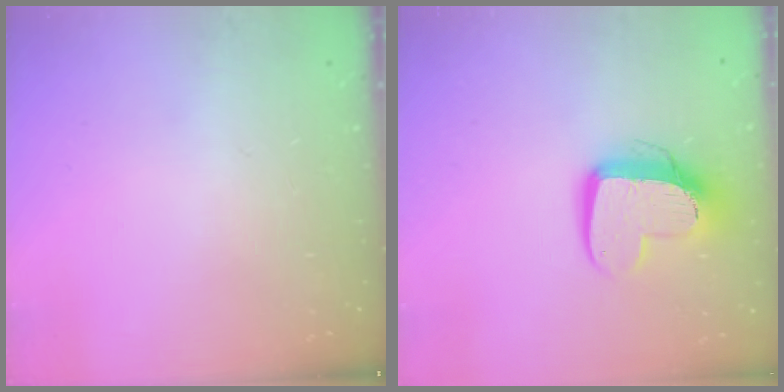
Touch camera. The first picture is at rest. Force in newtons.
{"total": 12.1, "press": 12.0, "slide": 1.2}